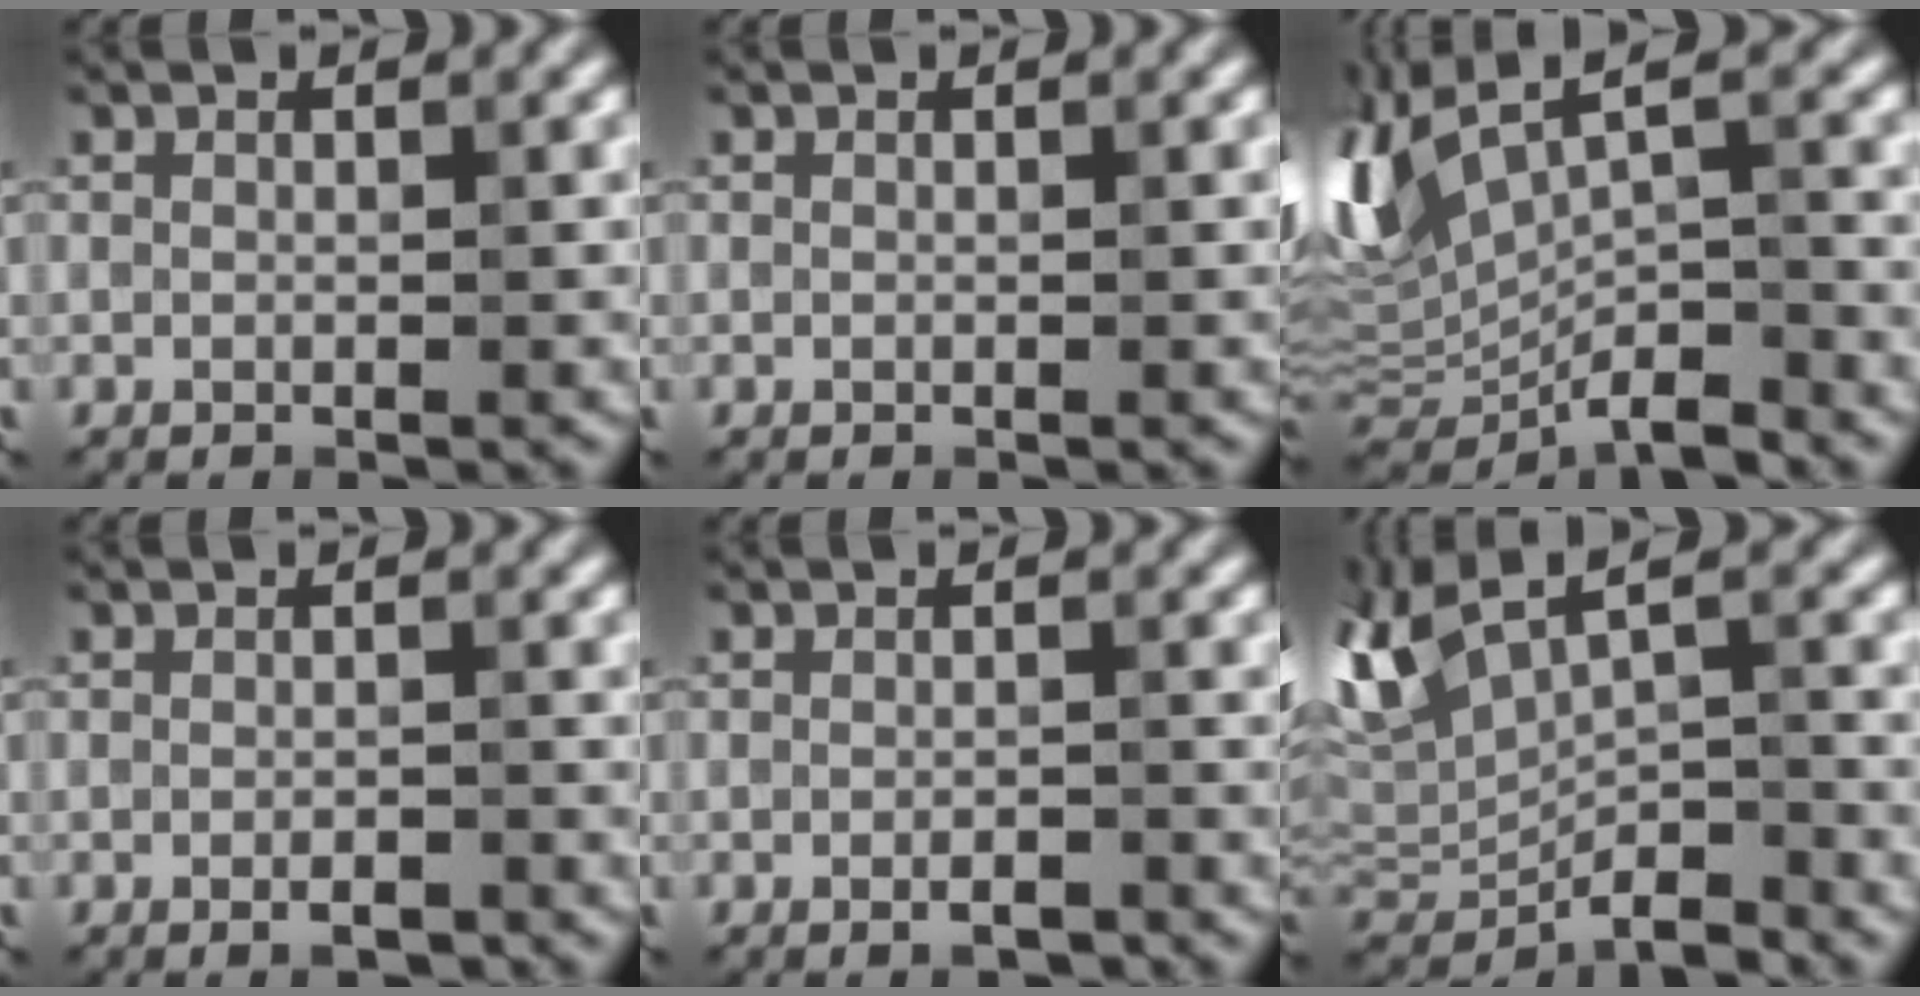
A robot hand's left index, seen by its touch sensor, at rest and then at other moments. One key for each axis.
{"total": 0.0}
{"total": 8.0, "fx": -0.2, "fy": 4.0, "fz": 6.9, "tx": -0.150, "ty": -0.003, "tz": 0.006}
{"total": 1.5, "fx": -0.8, "fy": 0.4, "fz": 1.1, "tx": -0.017, "ty": -0.004, "tz": -0.014}
{"total": 1.5, "fx": -0.9, "fy": 0.4, "fz": 1.2, "tx": -0.017, "ty": -0.004, "tz": -0.014}
{"total": 6.2, "fx": 0.0, "fy": 3.2, "fz": 5.3, "tx": -0.111, "ty": -0.007, "tz": 0.006}